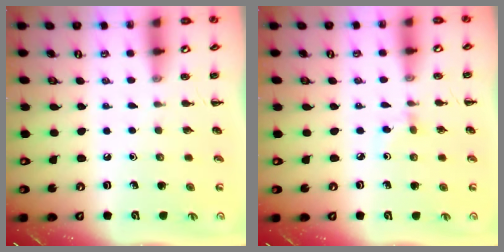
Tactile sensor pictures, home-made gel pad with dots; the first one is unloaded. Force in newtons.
{"total": 2.6, "press": 2.4, "slide": 1.1}